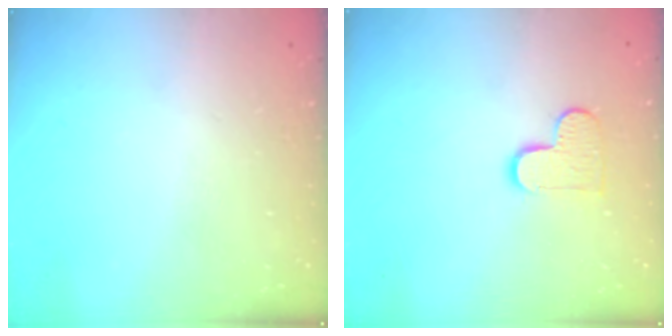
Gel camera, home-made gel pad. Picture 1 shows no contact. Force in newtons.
{"total": 8.3, "press": 8.2, "slide": 0.5}